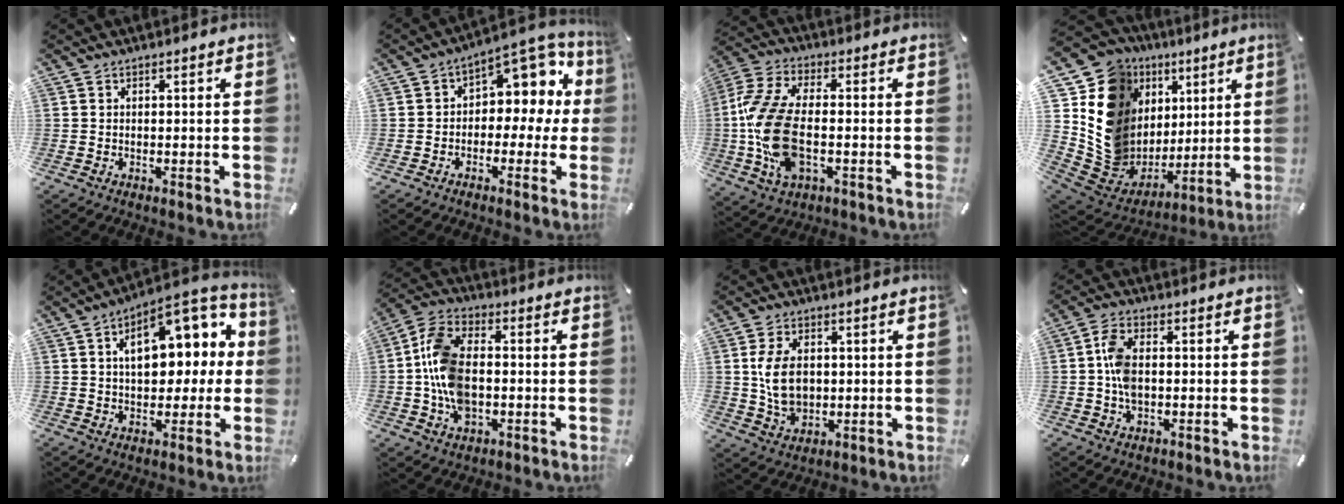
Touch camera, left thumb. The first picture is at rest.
{"total": 9.6, "force": [3.5, 6.6, 6.1], "torque": [-0.078, -0.031, 0.062]}
{"total": 15.7, "force": [-2.1, 8.5, 13.1], "torque": [-0.288, -0.008, -0.037]}
{"total": 15.6, "force": [4.1, 14.0, 5.3], "torque": [-0.083, -0.065, 0.112]}
{"total": 16.5, "force": [4.9, 9.7, 12.4], "torque": [-0.163, -0.019, 0.083]}
{"total": 12.2, "force": [-1.8, 8.2, 8.9], "torque": [-0.202, 0.011, -0.031]}
{"total": 9.6, "force": [1.0, 7.1, 6.3], "torque": [-0.140, 0.000, 0.016]}
{"total": 6.5, "force": [-0.1, 4.0, 5.1], "torque": [-0.115, 0.004, -0.004]}